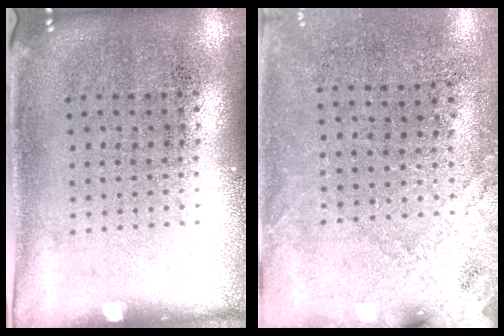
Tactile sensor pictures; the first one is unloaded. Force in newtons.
{"total": 2.5, "press": 2.2, "slide": 1.2}